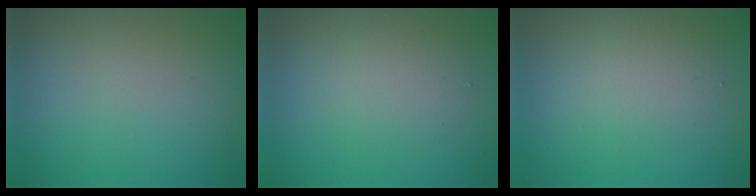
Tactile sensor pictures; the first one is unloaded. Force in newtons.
{"total": 2.7, "press": 2.7, "slide": 0.3}
{"total": 2.6, "press": 2.6, "slide": 0.2}